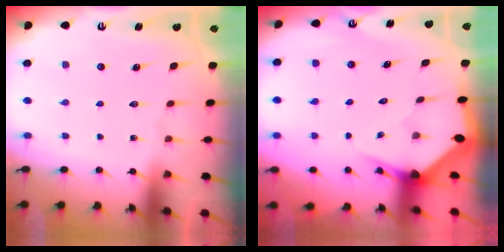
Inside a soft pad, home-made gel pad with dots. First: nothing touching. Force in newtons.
{"total": 3.3, "press": 3.3, "slide": 0.2}